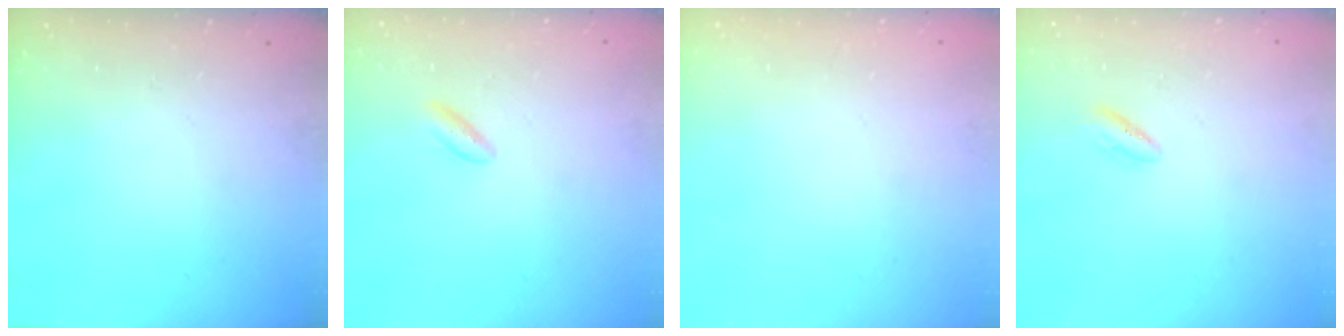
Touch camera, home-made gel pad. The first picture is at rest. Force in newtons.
{"total": 2.3, "press": 2.0, "slide": 1.0}
{"total": 2.0, "press": 2.0, "slide": 0.1}
{"total": 1.6, "press": 1.4, "slide": 0.8}